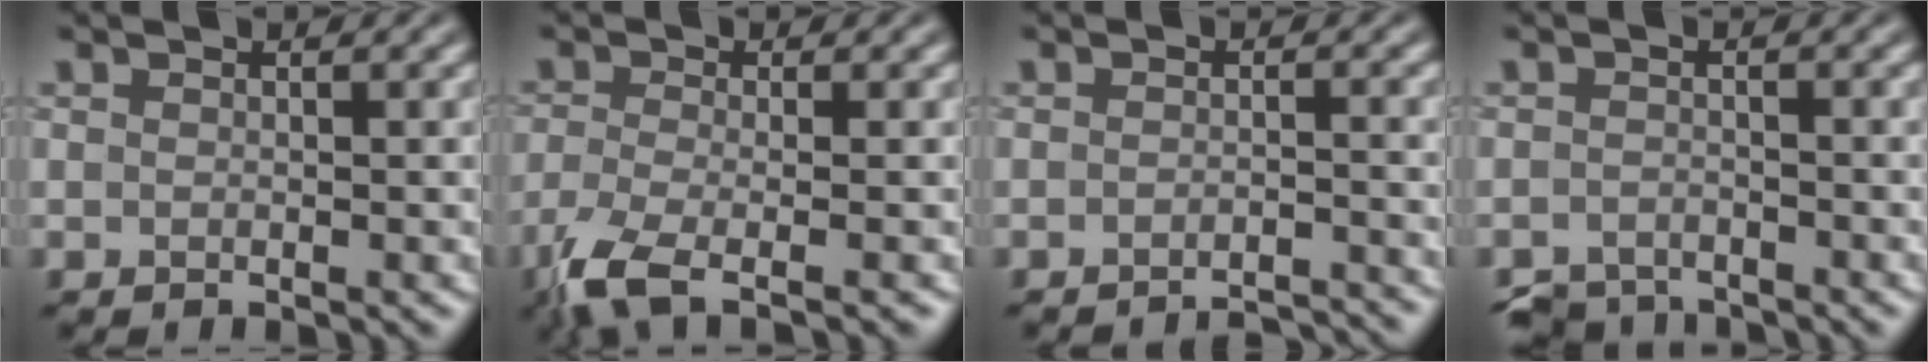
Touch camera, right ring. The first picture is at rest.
{"total": 5.3, "force": [-3.4, 1.4, 3.8], "torque": [-0.090, -0.015, -0.081]}
{"total": 3.7, "force": [-3.6, 0.0, 0.8], "torque": [-0.013, 0.007, -0.050]}
{"total": 3.6, "force": [-3.4, 1.0, 0.6], "torque": [-0.006, -0.005, -0.067]}